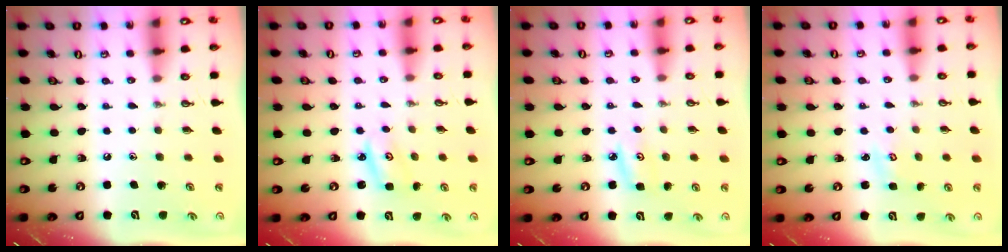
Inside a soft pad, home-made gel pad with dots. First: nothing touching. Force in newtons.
{"total": 2.8, "press": 2.8, "slide": 0.2}
{"total": 5.2, "press": 5.2, "slide": 0.5}
{"total": 2.5, "press": 2.5, "slide": 0.3}